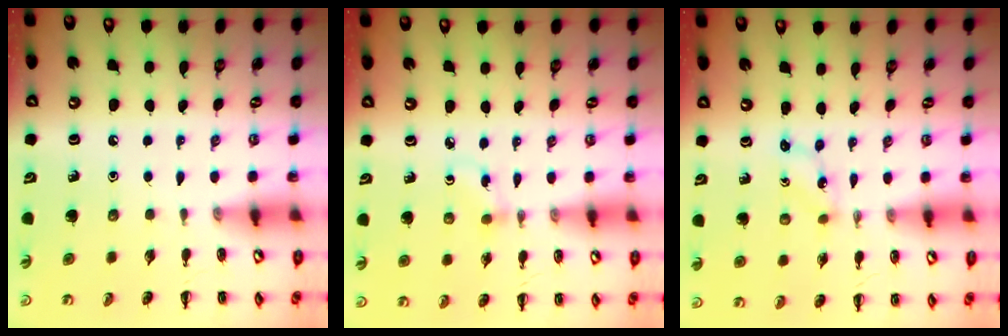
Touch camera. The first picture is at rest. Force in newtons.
{"total": 1.6, "press": 1.4, "slide": 0.8}
{"total": 0.6, "press": 0.5, "slide": 0.3}